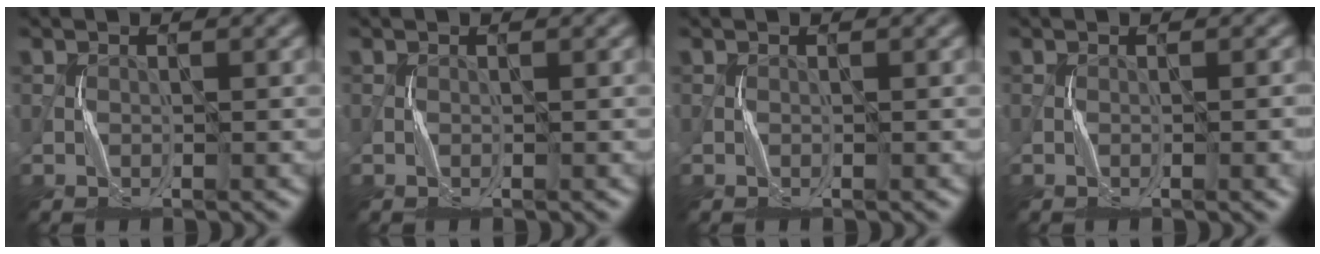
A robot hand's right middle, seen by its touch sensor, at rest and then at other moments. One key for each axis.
{"total": 0.0}
{"total": 0.0}
{"total": 2.2, "fx": -0.4, "fy": 0.6, "fz": 2.1, "tx": -0.015, "ty": 0.006, "tz": -0.001}